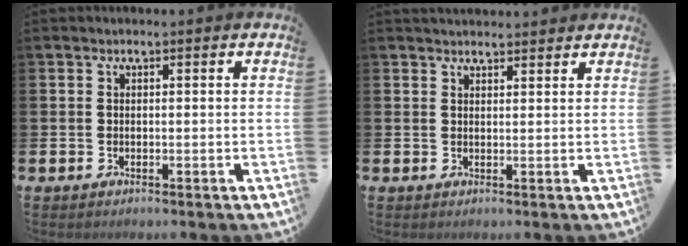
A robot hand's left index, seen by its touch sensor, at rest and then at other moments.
{"total": 2.1, "force": [2.1, 0.5, 0.1], "torque": [0.006, -0.011, 0.036]}